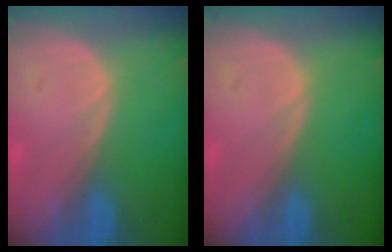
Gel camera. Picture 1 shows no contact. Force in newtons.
{"total": 0.0}